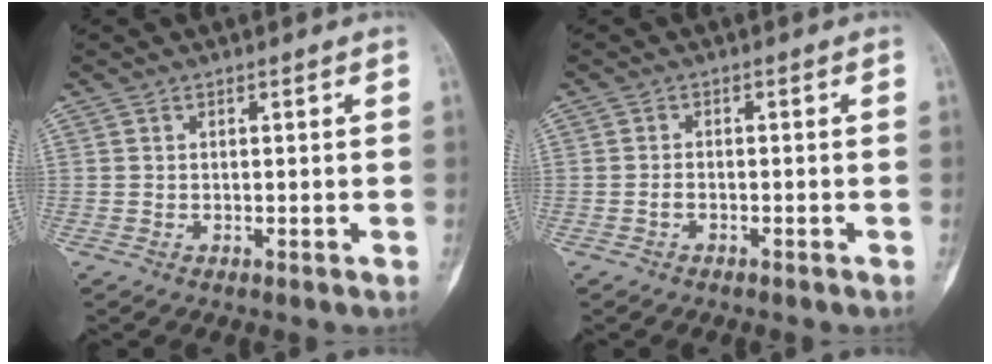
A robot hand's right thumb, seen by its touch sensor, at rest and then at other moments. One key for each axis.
{"total": 1.0, "fx": -0.6, "fy": 0.5, "fz": 0.6, "tx": -0.012, "ty": 0.007, "tz": -0.012}